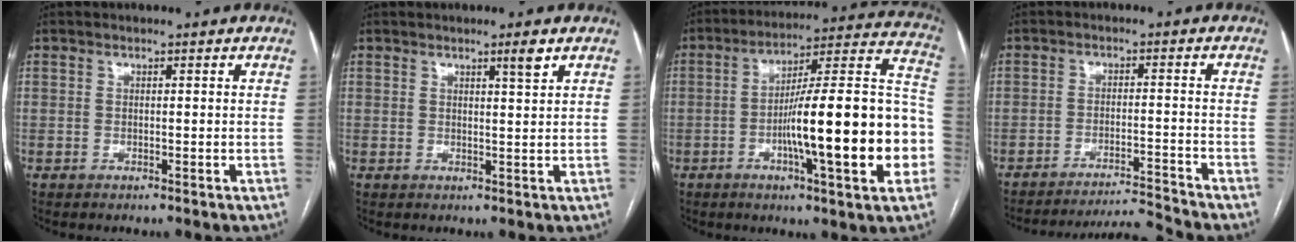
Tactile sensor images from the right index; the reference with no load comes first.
{"total": 2.1, "force": [1.3, -0.3, 1.6], "torque": [-0.027, -0.004, 0.022]}
{"total": 22.6, "force": [-5.0, 2.3, 21.9], "torque": [-0.267, 0.023, -0.073]}
{"total": 8.4, "force": [-7.5, -3.6, -0.8], "torque": [0.008, 0.003, -0.128]}